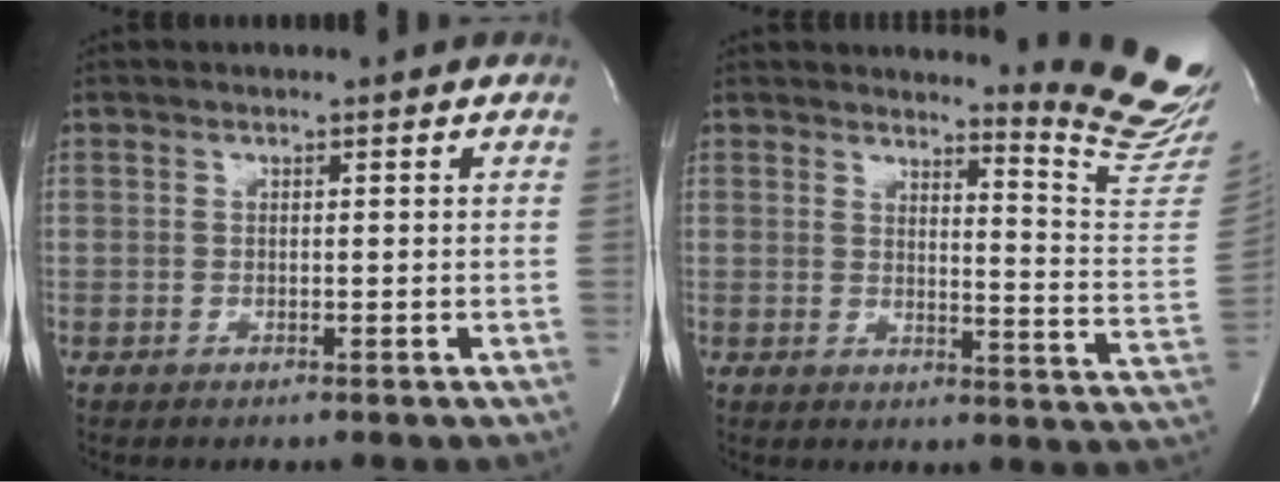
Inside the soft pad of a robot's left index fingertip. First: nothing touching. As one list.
[{"total": 12.2, "force": [11.7, -1.5, 3.0], "torque": [-0.031, -0.139, 0.121]}]